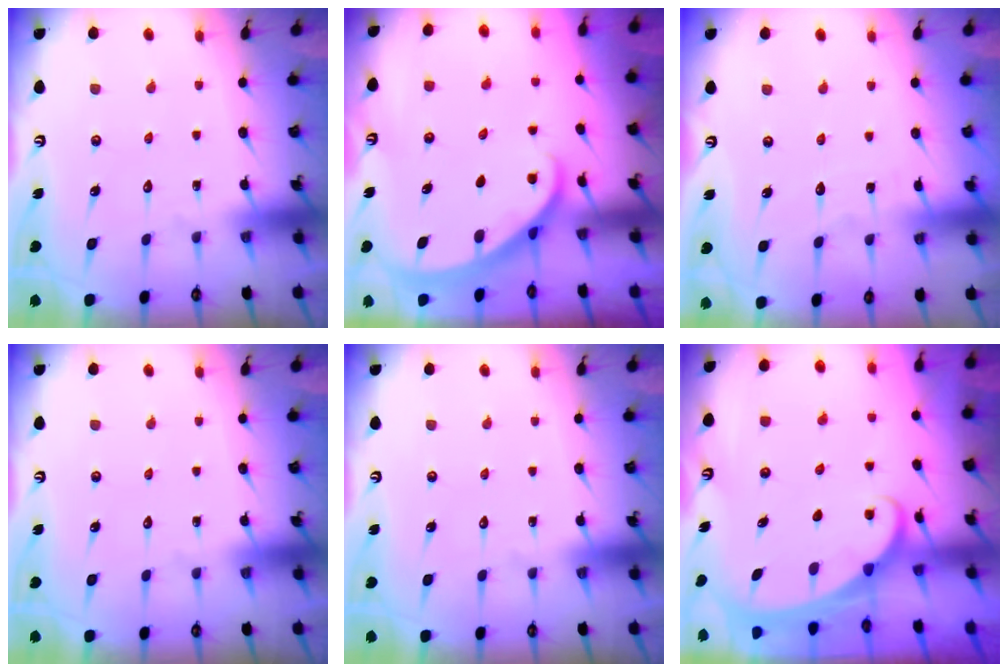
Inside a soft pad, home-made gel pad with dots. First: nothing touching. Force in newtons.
{"total": 1.8, "press": 1.8, "slide": 0.1}
{"total": 2.9, "press": 2.9, "slide": 0.3}
{"total": 0.0}
{"total": 0.0}
{"total": 1.8, "press": 1.8, "slide": 0.1}